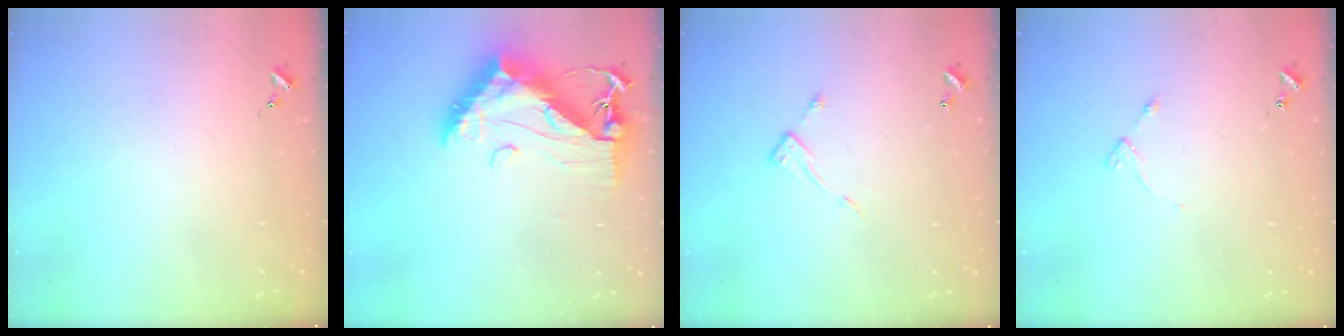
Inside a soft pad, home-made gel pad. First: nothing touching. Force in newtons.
{"total": 19.1, "press": 19.0, "slide": 1.6}
{"total": 6.7, "press": 6.7, "slide": 0.2}
{"total": 4.3, "press": 4.2, "slide": 0.5}